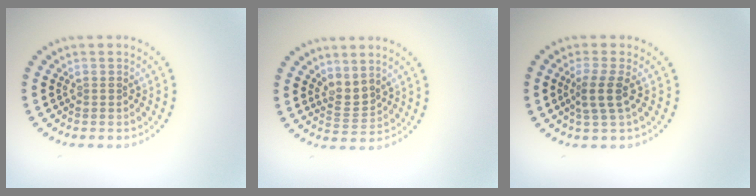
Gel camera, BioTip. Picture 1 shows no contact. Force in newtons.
{"total": 2.0, "press": 1.4, "slide": 1.4}
{"total": 2.2, "press": 1.8, "slide": 1.4}